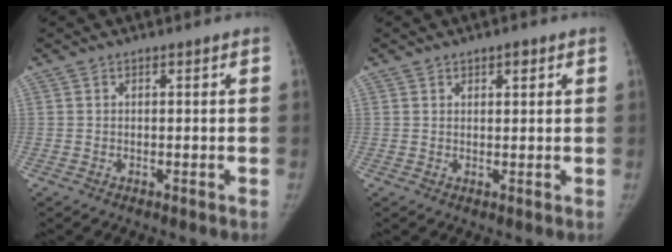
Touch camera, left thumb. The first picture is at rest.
{"total": 2.0, "force": [1.2, 1.0, 1.2], "torque": [-0.008, -0.005, 0.018]}